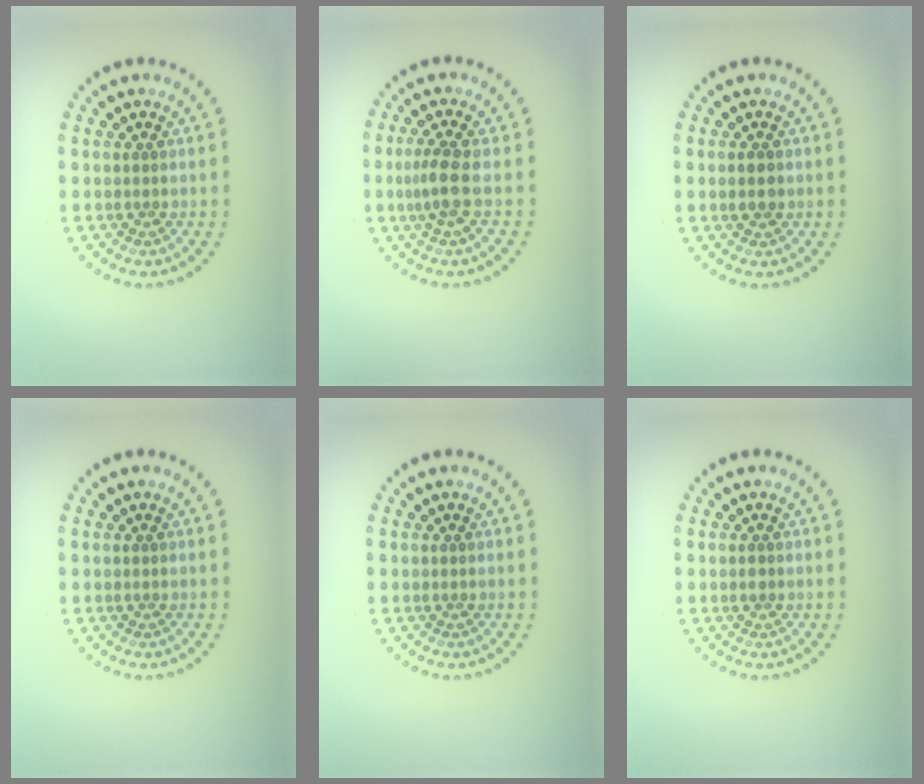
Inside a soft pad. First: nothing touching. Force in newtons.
{"total": 2.3, "press": 1.9, "slide": 1.3}
{"total": 1.3, "press": 1.3, "slide": 0.1}
{"total": 0.0}
{"total": 0.0}
{"total": 0.8, "press": 0.8, "slide": 0.1}